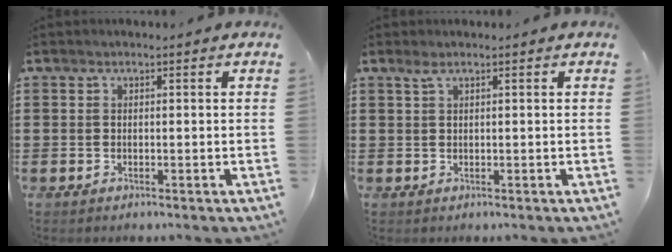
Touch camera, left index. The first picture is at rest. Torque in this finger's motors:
{"motor_torque": [0.33, -0.14, 0.00, 0.01]}